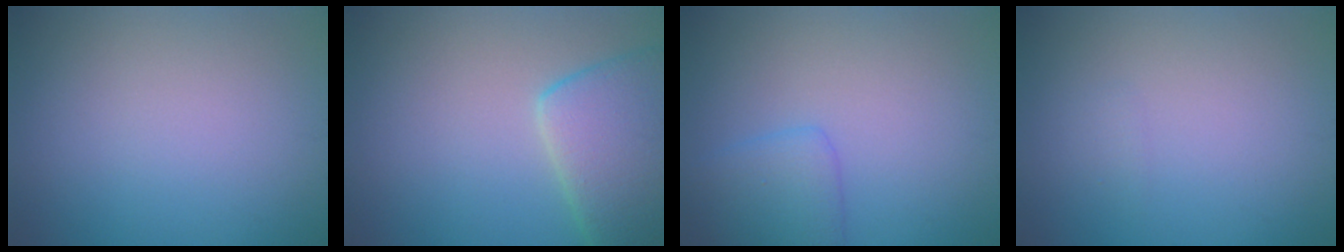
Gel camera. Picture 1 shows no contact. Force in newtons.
{"total": 6.9, "press": 6.9, "slide": 0.5}
{"total": 2.7, "press": 2.7, "slide": 0.1}
{"total": 0.5, "press": 0.5, "slide": 0.0}